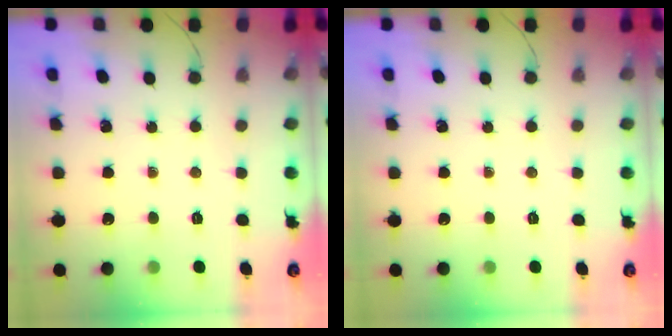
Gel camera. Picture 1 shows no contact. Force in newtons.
{"total": 0.0}